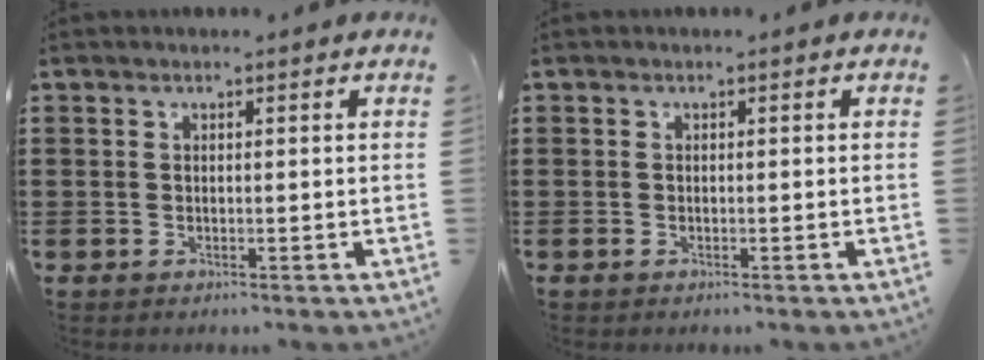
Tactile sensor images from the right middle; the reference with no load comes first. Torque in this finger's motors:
{"motor_torque": [0.00, 0.06, 0.04, -0.01]}